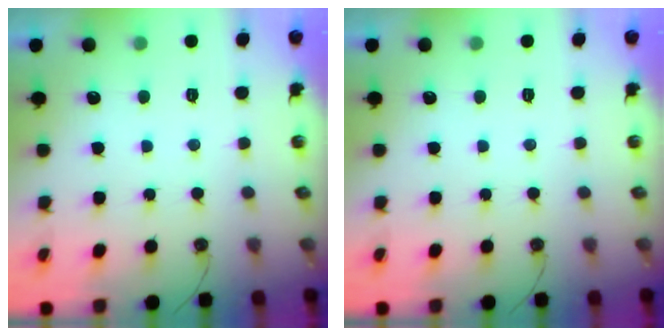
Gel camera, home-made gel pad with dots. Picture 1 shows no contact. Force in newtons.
{"total": 0.0}